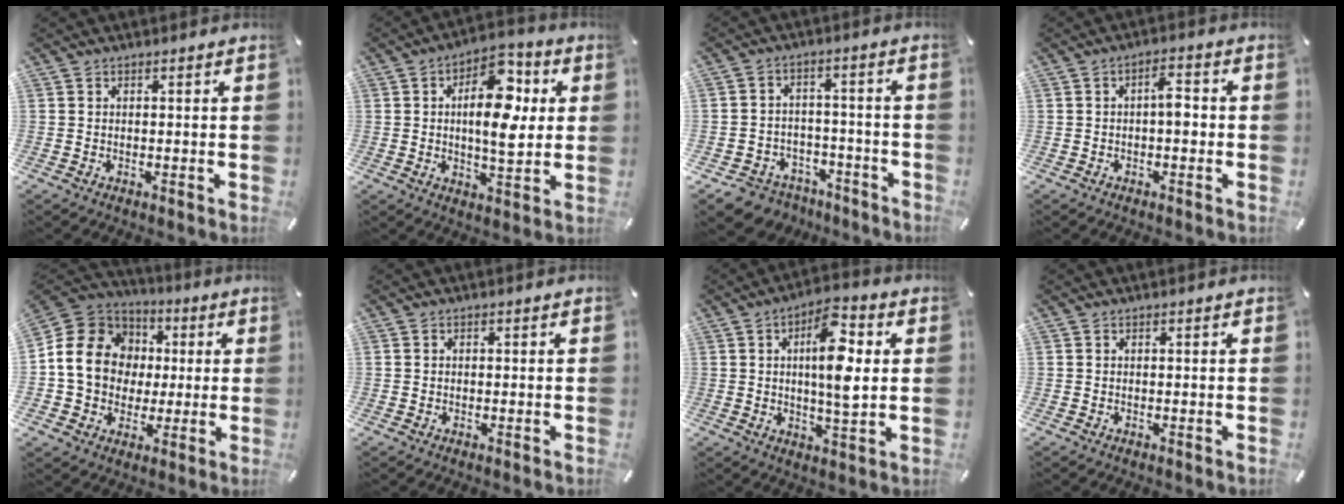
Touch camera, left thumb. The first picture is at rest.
{"total": 13.7, "force": [2.6, 7.5, 11.1], "torque": [-0.154, -0.008, 0.038]}
{"total": 6.6, "force": [-4.5, 4.7, 1.4], "torque": [-0.029, 0.026, -0.084]}
{"total": 4.4, "force": [-0.6, 2.1, 3.8], "torque": [-0.062, 0.011, -0.014]}
{"total": 16.3, "force": [-0.2, 14.7, 7.0], "torque": [-0.132, 0.021, 0.000]}
{"total": 0.6, "force": [-0.1, 0.5, 0.3], "torque": [-0.006, 0.003, -0.003]}
{"total": 12.3, "force": [2.5, 4.4, 11.2], "torque": [-0.191, -0.007, 0.035]}
{"total": 0.0}